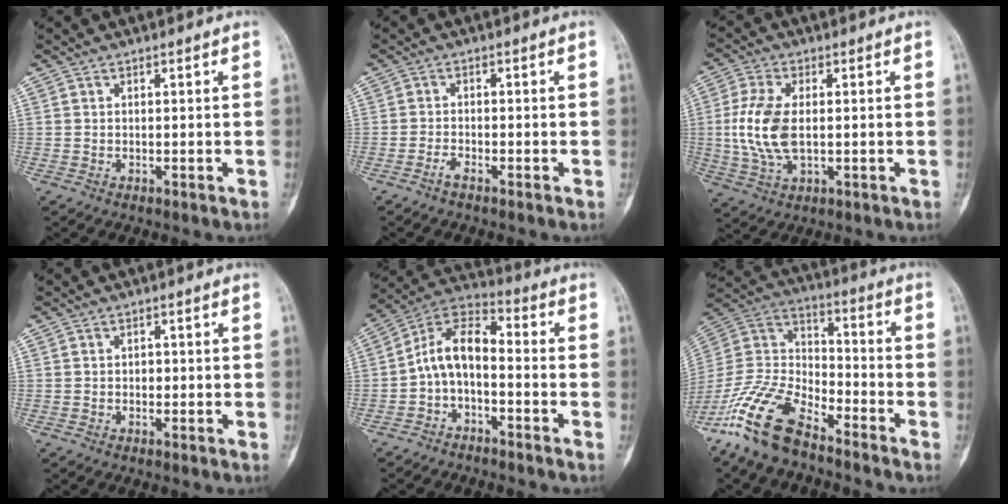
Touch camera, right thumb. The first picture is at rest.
{"total": 1.5, "force": [-1.2, 0.3, 0.8], "torque": [-0.023, 0.006, -0.026]}
{"total": 10.6, "force": [0.2, 5.6, 9.0], "torque": [-0.198, -0.002, 0.008]}
{"total": 1.1, "force": [0.1, 0.9, 0.6], "torque": [-0.001, 0.003, 0.001]}
{"total": 9.3, "force": [-2.3, 5.1, 7.5], "torque": [-0.128, 0.060, -0.059]}
{"total": 16.1, "force": [-11.6, 6.4, 9.2], "torque": [-0.183, 0.062, -0.229]}